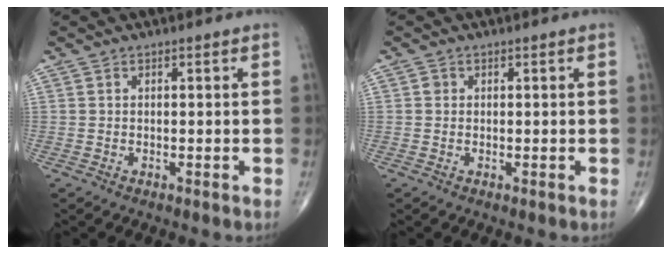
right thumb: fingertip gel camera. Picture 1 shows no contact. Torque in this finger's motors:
{"motor_torque": [-0.65, 0.48, 0.15, -0.17, -0.03]}